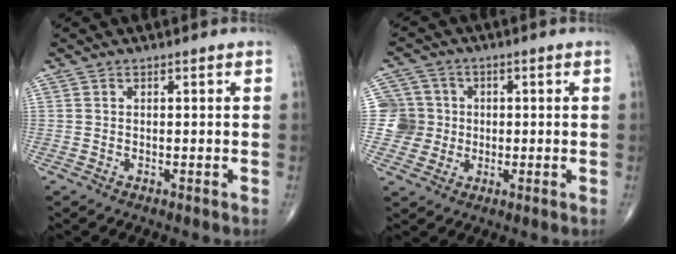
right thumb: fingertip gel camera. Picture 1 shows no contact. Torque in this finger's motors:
{"motor_torque": [0.12, -0.16, 0.03, 0.17, -0.04]}